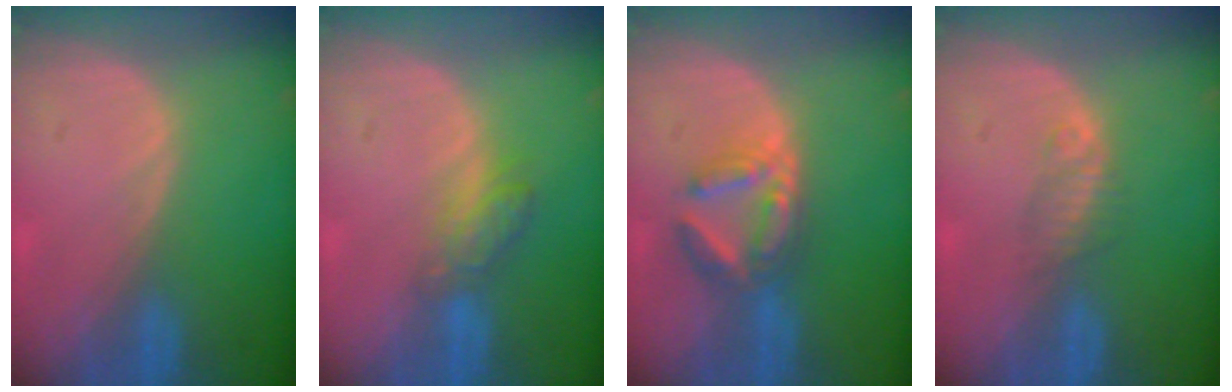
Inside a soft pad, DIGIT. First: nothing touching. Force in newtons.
{"total": 4.2, "press": 4.1, "slide": 0.7}
{"total": 6.3, "press": 5.8, "slide": 2.6}
{"total": 2.2, "press": 1.9, "slide": 1.0}